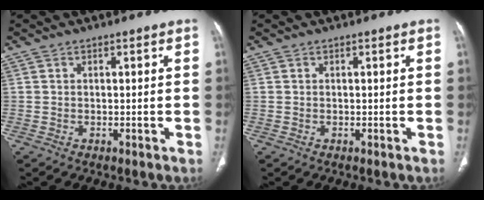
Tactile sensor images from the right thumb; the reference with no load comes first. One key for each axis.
{"total": 0.0}